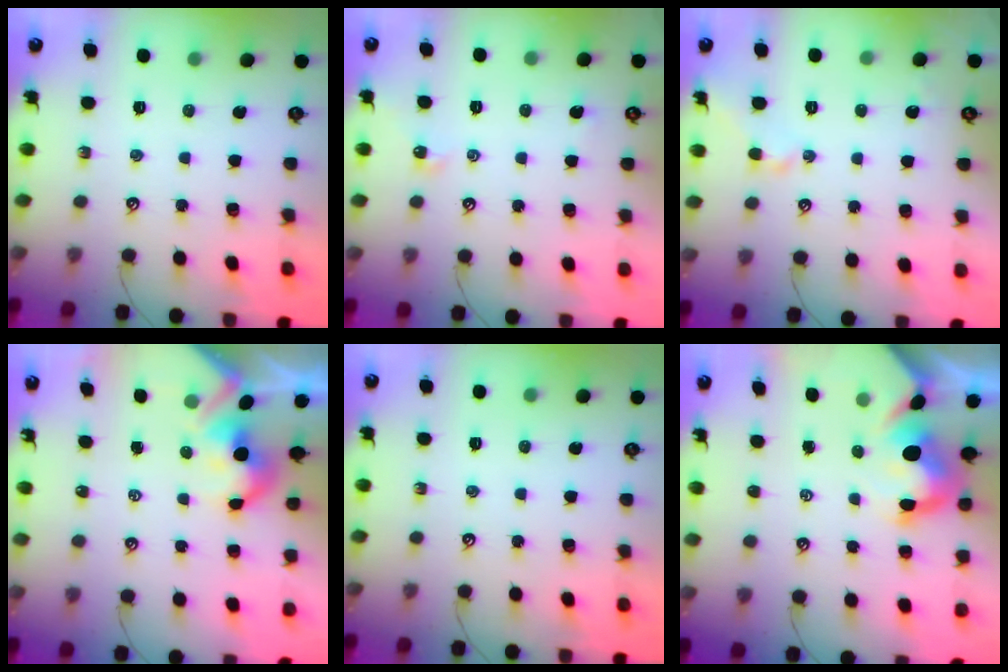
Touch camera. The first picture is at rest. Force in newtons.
{"total": 2.7, "press": 2.7, "slide": 0.6}
{"total": 0.6, "press": 0.6, "slide": 0.1}
{"total": 5.1, "press": 5.1, "slide": 0.7}
{"total": 0.0}
{"total": 6.8, "press": 6.7, "slide": 1.0}